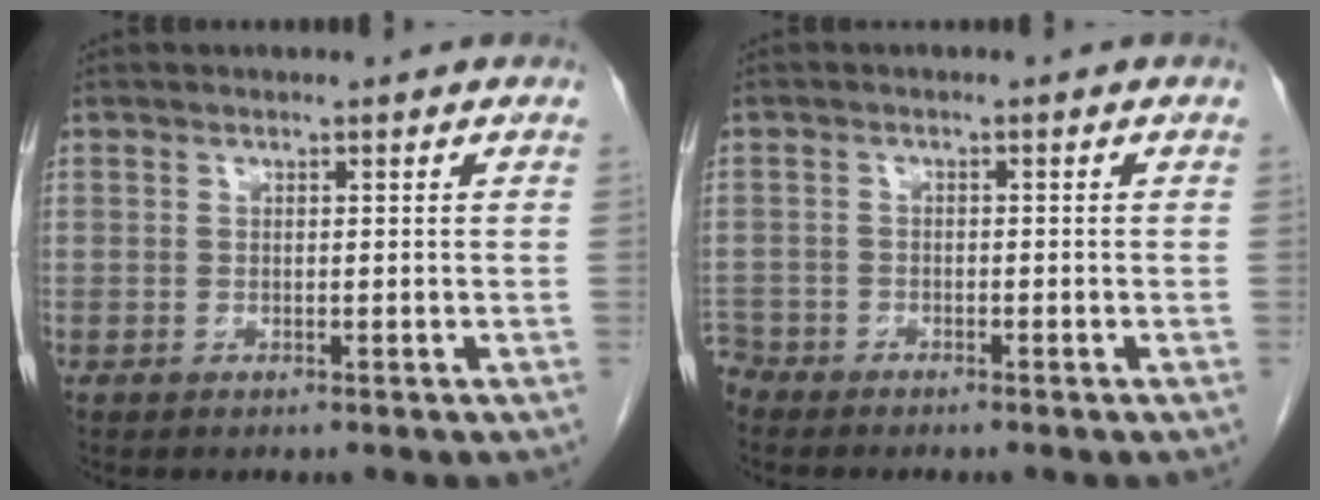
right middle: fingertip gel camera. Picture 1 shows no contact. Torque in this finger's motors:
{"motor_torque": [0.19, 0.23, -0.06, -0.07]}